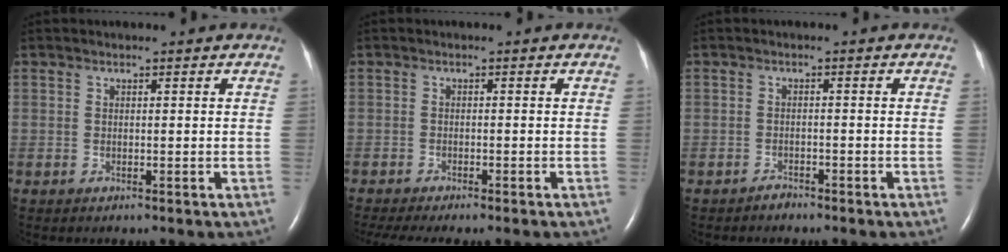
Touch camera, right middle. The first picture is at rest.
{"total": 7.6, "force": [-6.4, 1.0, 4.1], "torque": [-0.053, -0.009, -0.091]}
{"total": 1.2, "force": [-1.1, 0.4, 0.0], "torque": [-0.005, -0.001, -0.020]}